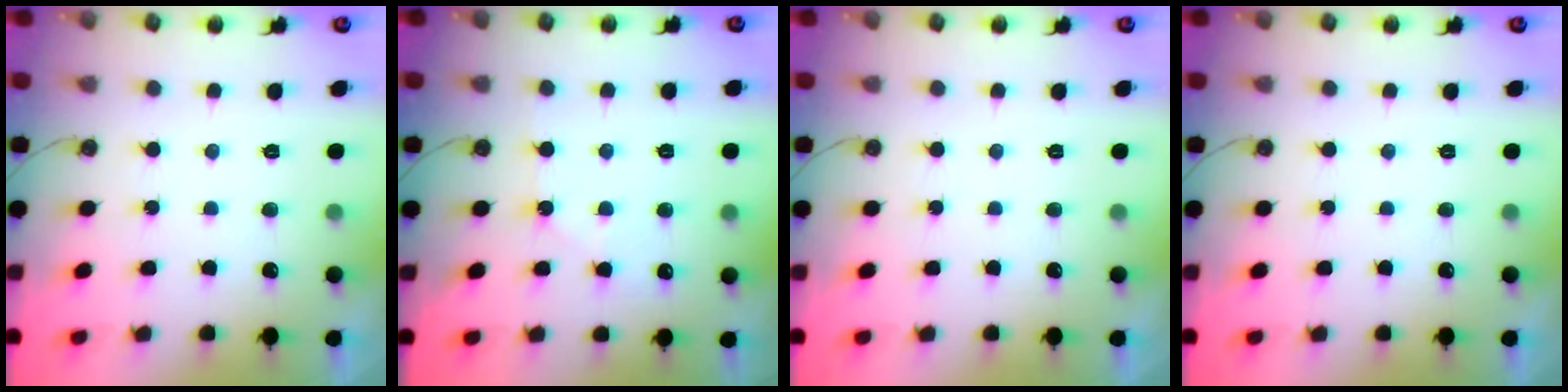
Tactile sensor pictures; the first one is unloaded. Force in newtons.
{"total": 4.7, "press": 4.6, "slide": 0.6}
{"total": 0.0}
{"total": 0.0}